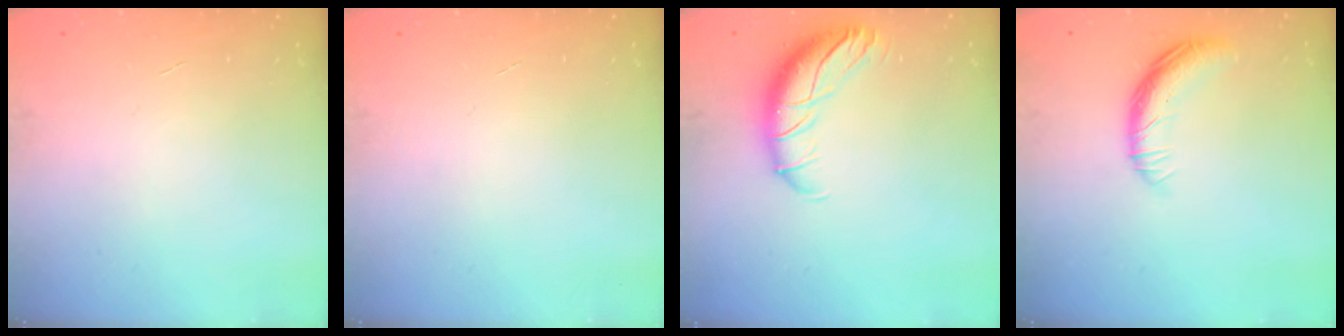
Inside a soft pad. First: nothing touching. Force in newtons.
{"total": 0.0}
{"total": 12.8, "press": 12.4, "slide": 2.9}
{"total": 11.5, "press": 11.5, "slide": 0.6}